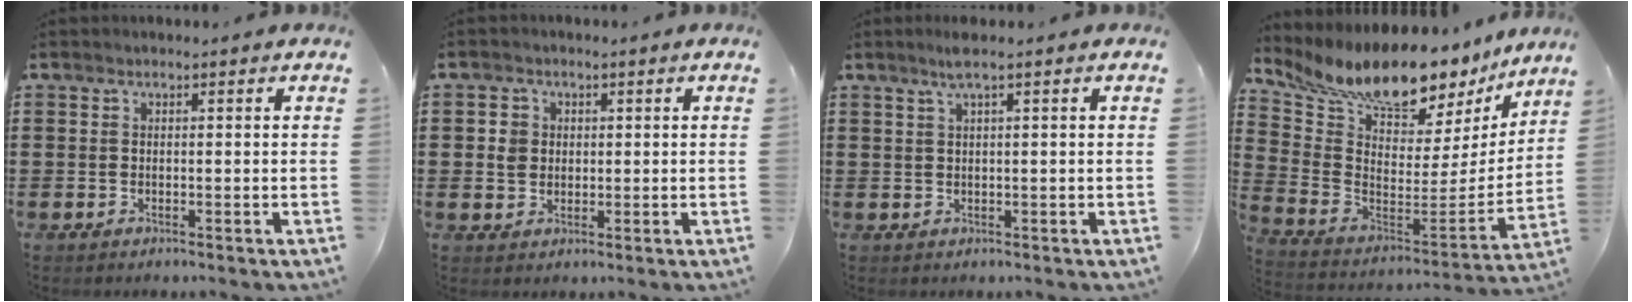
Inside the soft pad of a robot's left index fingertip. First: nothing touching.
{"total": 2.5, "force": [0.5, 2.4, 0.5], "torque": [-0.019, 0.011, 0.007]}
{"total": 2.3, "force": [1.2, -0.1, 1.9], "torque": [-0.040, 0.002, 0.022]}
{"total": 9.4, "force": [8.5, 2.5, 3.1], "torque": [-0.085, -0.076, 0.140]}